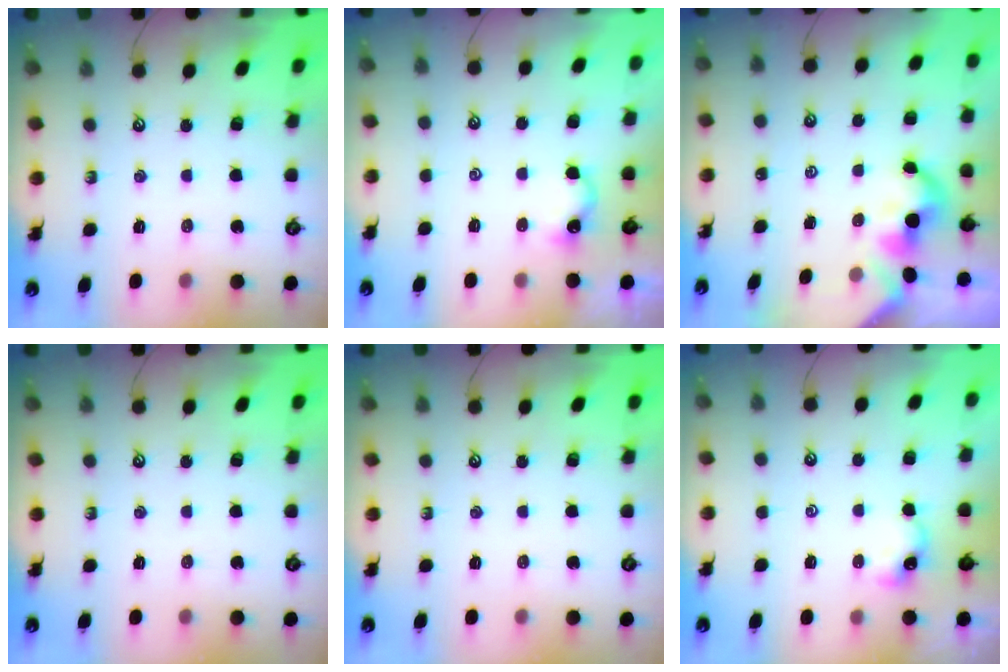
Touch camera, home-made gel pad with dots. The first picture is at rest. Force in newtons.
{"total": 2.6, "press": 2.6, "slide": 0.2}
{"total": 2.3, "press": 2.2, "slide": 0.3}
{"total": 0.0}
{"total": 0.0}
{"total": 0.7, "press": 0.7, "slide": 0.1}